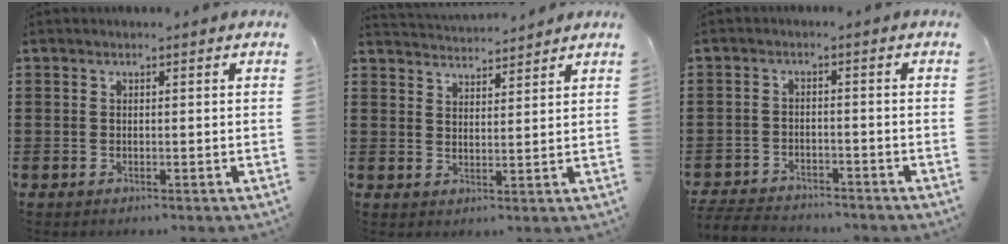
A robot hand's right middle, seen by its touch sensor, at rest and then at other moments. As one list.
[{"total": 3.2, "force": [3.2, 0.0, -0.2], "torque": [-0.007, -0.013, 0.059]}, {"total": 3.8, "force": [-3.7, 0.8, 0.1], "torque": [-0.013, 0.000, -0.081]}]